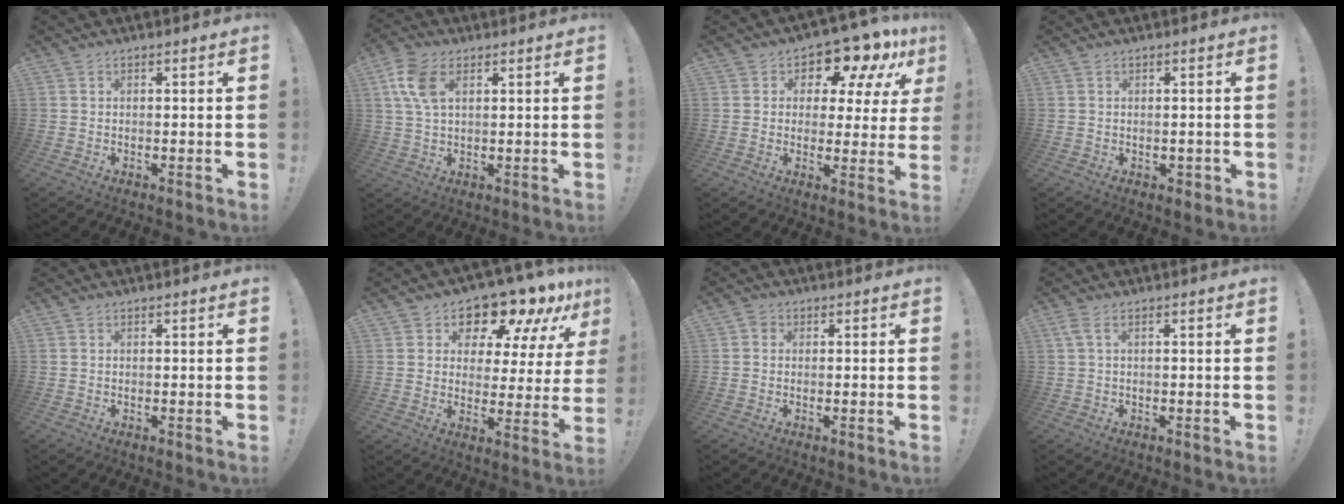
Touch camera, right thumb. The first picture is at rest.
{"total": 9.2, "force": [3.3, 5.3, 6.7], "torque": [-0.140, 0.000, 0.063]}
{"total": 10.0, "force": [7.9, 4.4, 4.3], "torque": [-0.060, -0.077, 0.133]}
{"total": 1.5, "force": [-0.2, 1.2, 0.9], "torque": [-0.014, 0.003, -0.002]}
{"total": 0.0}
{"total": 12.7, "force": [10.7, 5.0, 4.8], "torque": [-0.075, -0.096, 0.185]}
{"total": 1.8, "force": [-0.2, 1.6, 0.6], "torque": [-0.012, 0.005, -0.003]}
{"total": 2.2, "force": [0.2, 0.3, 2.2], "torque": [-0.041, 0.001, 0.004]}